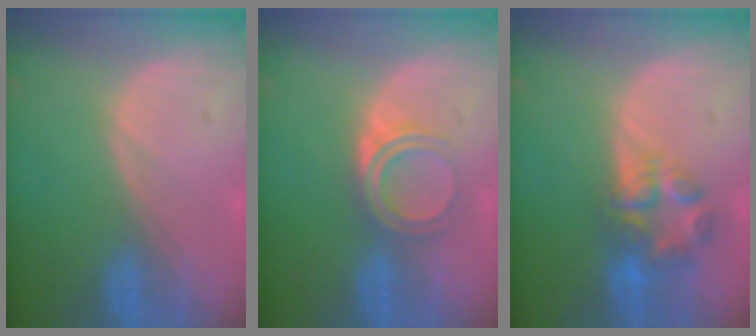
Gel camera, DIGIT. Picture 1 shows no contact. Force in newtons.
{"total": 5.0, "press": 4.2, "slide": 2.6}
{"total": 7.0, "press": 6.1, "slide": 3.5}